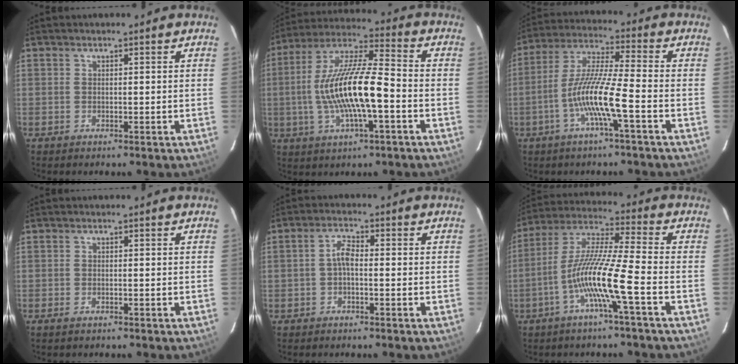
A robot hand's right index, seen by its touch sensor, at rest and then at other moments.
{"total": 17.2, "force": [-3.1, 4.9, 16.2], "torque": [-0.306, 0.007, -0.059]}
{"total": 11.2, "force": [-4.3, -0.1, 10.3], "torque": [-0.210, 0.004, -0.088]}
{"total": 1.0, "force": [-0.8, 0.4, 0.5], "torque": [-0.009, -0.002, -0.016]}
{"total": 2.7, "force": [-0.8, 1.1, 2.3], "torque": [-0.049, 0.011, -0.016]}
{"total": 12.4, "force": [-5.0, -0.6, 11.4], "torque": [-0.226, 0.005, -0.101]}